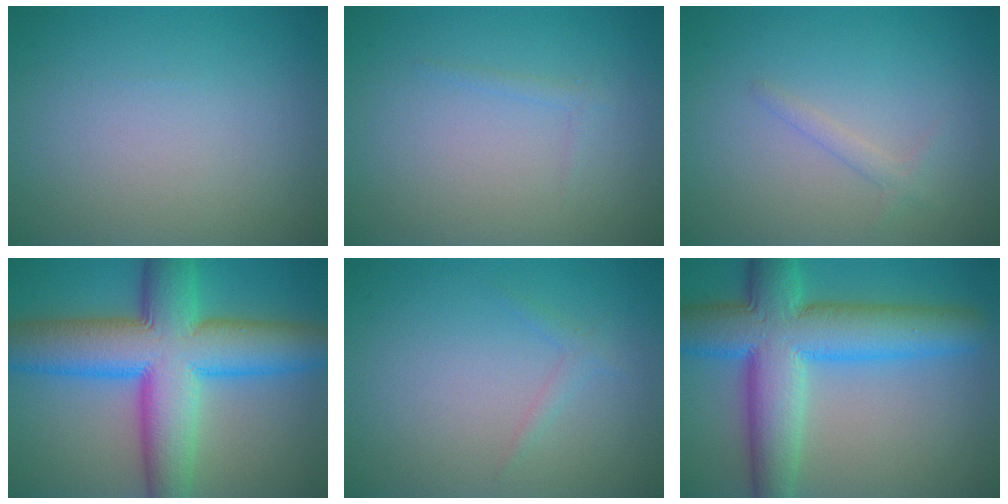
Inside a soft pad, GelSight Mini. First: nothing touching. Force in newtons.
{"total": 0.7, "press": 0.7, "slide": 0.0}
{"total": 1.0, "press": 1.0, "slide": 0.0}
{"total": 12.9, "press": 12.9, "slide": 0.3}
{"total": 0.9, "press": 0.9, "slide": 0.0}
{"total": 11.0, "press": 11.0, "slide": 0.2}